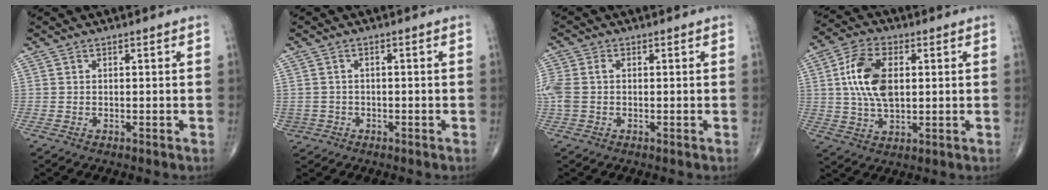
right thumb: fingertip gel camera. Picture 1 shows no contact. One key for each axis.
{"total": 2.9, "fx": -1.0, "fy": 2.7, "fz": 0.1, "tx": 0.008, "ty": 0.012, "tz": -0.016}
{"total": 5.0, "fx": -0.1, "fy": 3.4, "fz": 3.7, "tx": -0.116, "ty": 0.015, "tz": -0.003}
{"total": 11.8, "fx": 1.8, "fy": 6.6, "fz": 9.7, "tx": -0.184, "ty": 0.004, "tz": 0.034}